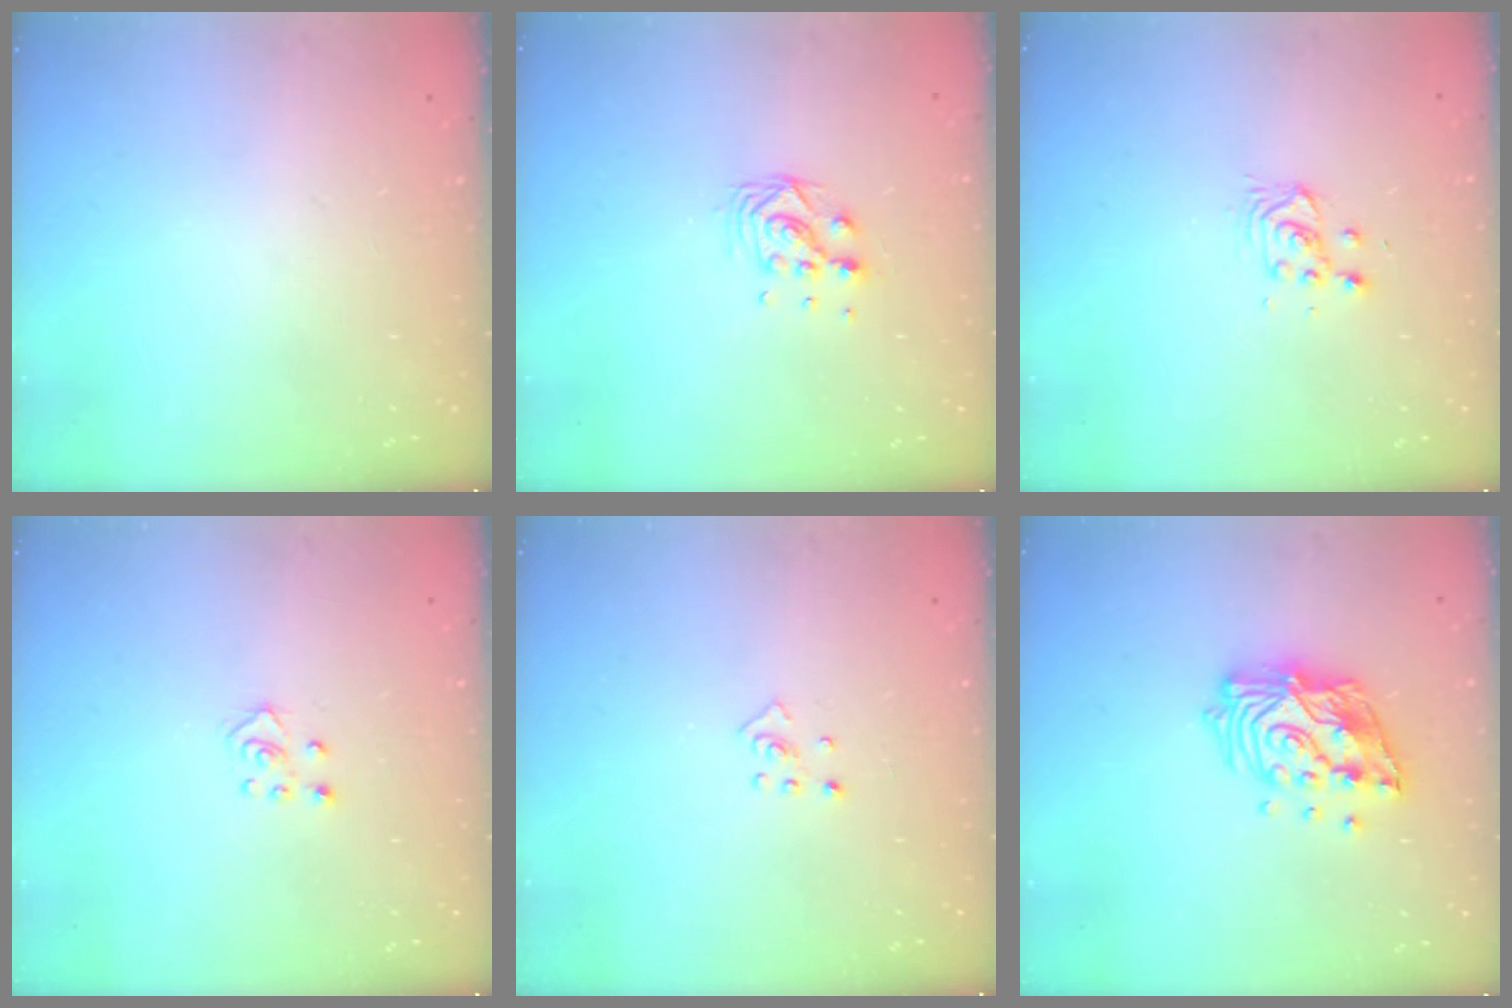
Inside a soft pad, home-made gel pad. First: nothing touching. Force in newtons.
{"total": 7.5, "press": 7.5, "slide": 0.6}
{"total": 3.2, "press": 3.2, "slide": 0.4}
{"total": 3.0, "press": 3.0, "slide": 0.3}
{"total": 3.3, "press": 3.2, "slide": 0.7}
{"total": 16.1, "press": 16.0, "slide": 1.9}